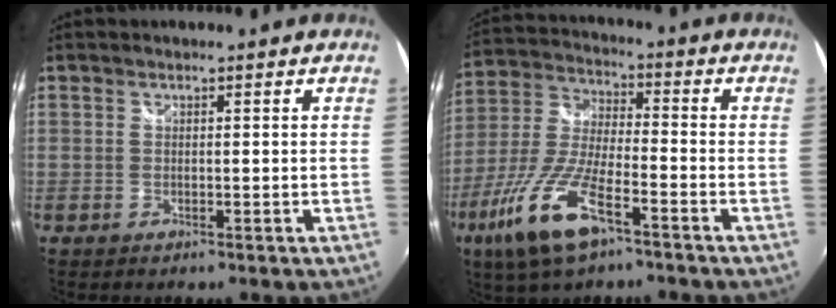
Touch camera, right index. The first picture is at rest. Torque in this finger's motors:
{"motor_torque": [1.24, -0.90, 0.64, 0.15]}